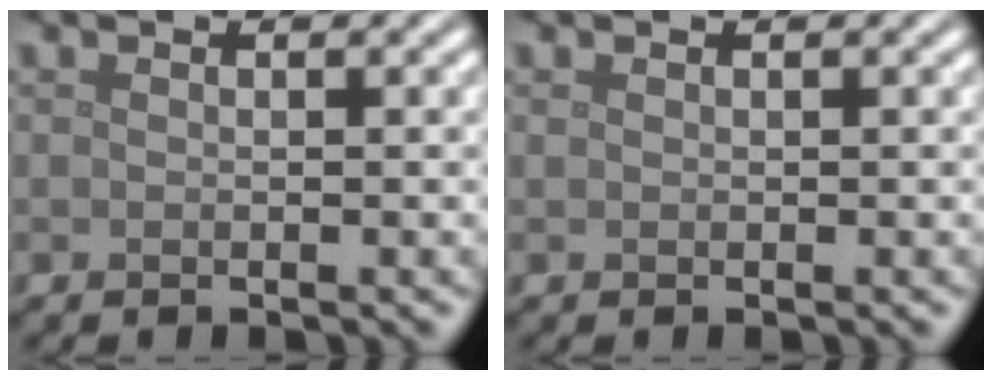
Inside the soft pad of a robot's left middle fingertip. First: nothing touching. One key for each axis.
{"total": 0.0}